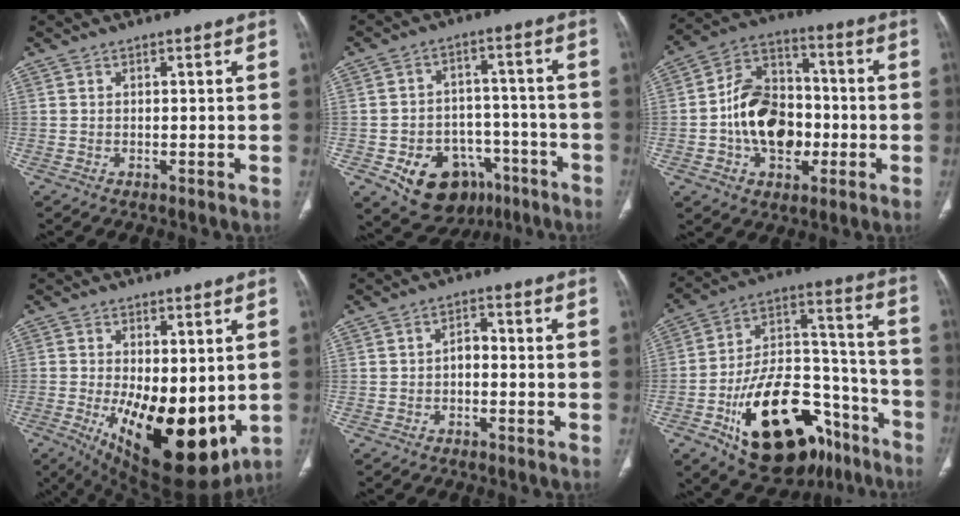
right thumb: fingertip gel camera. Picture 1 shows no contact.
{"total": 15.7, "force": [-7.7, 11.5, 7.6], "torque": [-0.084, 0.056, -0.101]}
{"total": 16.4, "force": [-2.5, 11.7, 11.1], "torque": [-0.151, 0.037, -0.043]}
{"total": 20.7, "force": [-3.6, 9.7, 17.9], "torque": [-0.251, -0.037, -0.023]}
{"total": 2.5, "force": [-0.8, 1.6, 1.8], "torque": [-0.022, 0.016, -0.019]}
{"total": 29.9, "force": [-14.6, 16.1, 20.5], "torque": [-0.301, 0.082, -0.222]}